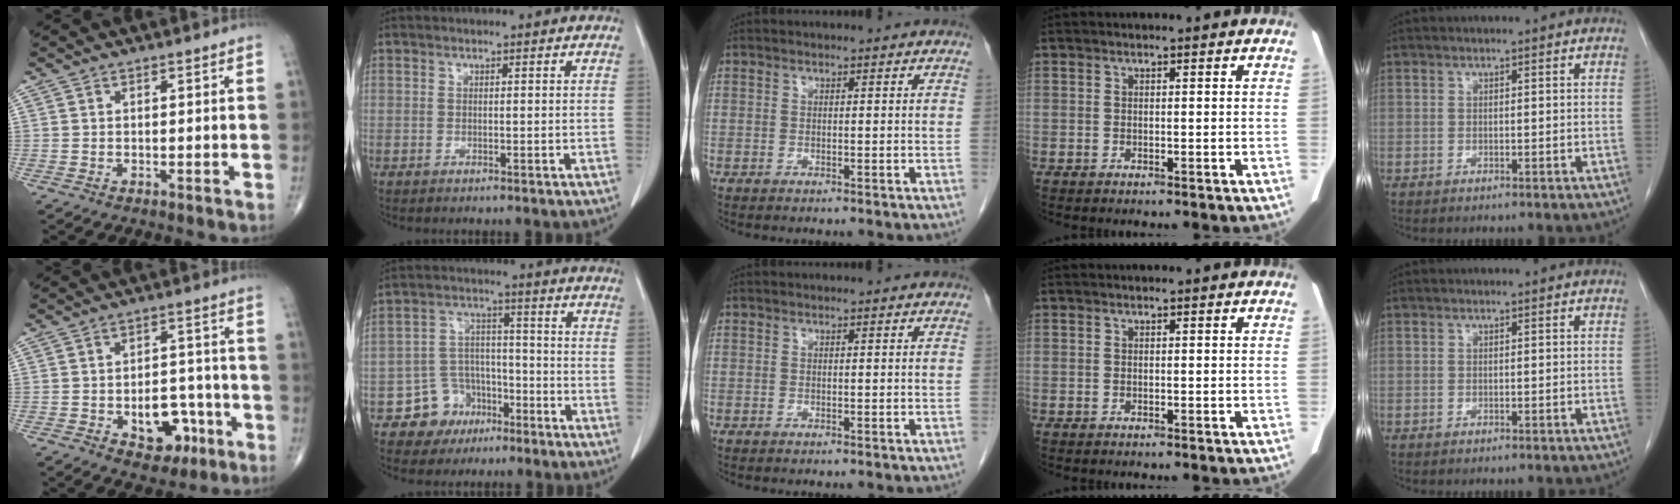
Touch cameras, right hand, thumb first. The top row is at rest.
{"thumb": {"total": 9.7, "force": [-3.9, 6.2, 6.4], "torque": [-0.051, 0.035, -0.047]}, "index": {"total": 7.4, "force": [-4.3, 5.9, 0.9], "torque": [-0.009, 0.017, -0.066]}}